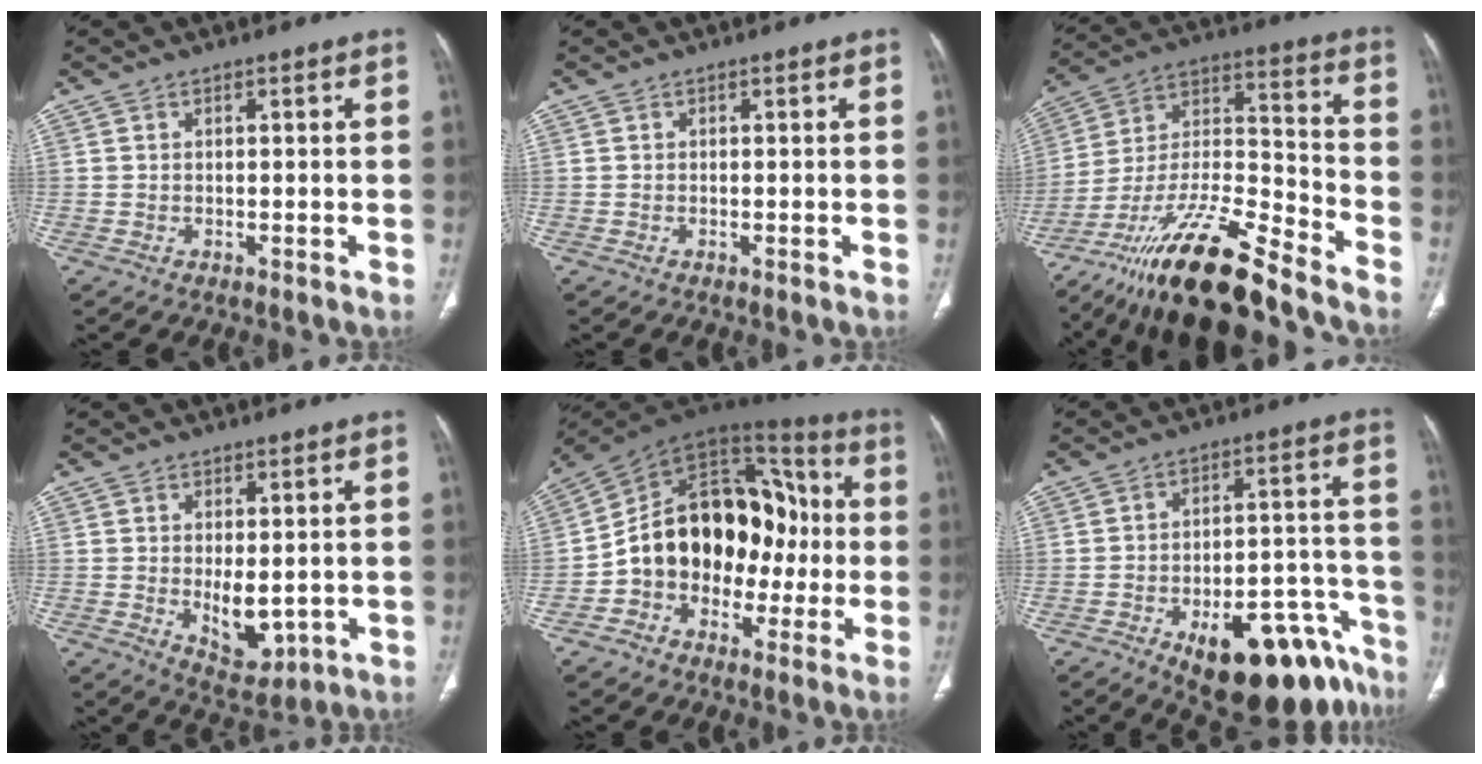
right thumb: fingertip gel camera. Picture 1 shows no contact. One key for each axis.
{"total": 0.0}
{"total": 20.5, "fx": -16.3, "fy": 3.6, "fz": 11.9, "tx": -0.236, "ty": 0.071, "tz": -0.298}
{"total": 7.1, "fx": -0.6, "fy": 3.8, "fz": 6.0, "tx": -0.071, "ty": -0.016, "tz": 0.011}
{"total": 21.4, "fx": -2.7, "fy": 15.3, "fz": 14.7, "tx": -0.191, "ty": 0.064, "tz": -0.042}
{"total": 22.1, "fx": -13.4, "fy": 9.5, "fz": 14.8, "tx": -0.116, "ty": 0.093, "tz": -0.181}